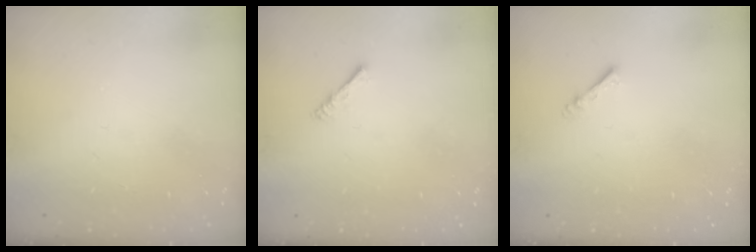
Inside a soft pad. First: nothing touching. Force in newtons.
{"total": 2.2, "press": 2.1, "slide": 0.5}
{"total": 2.2, "press": 2.1, "slide": 0.4}